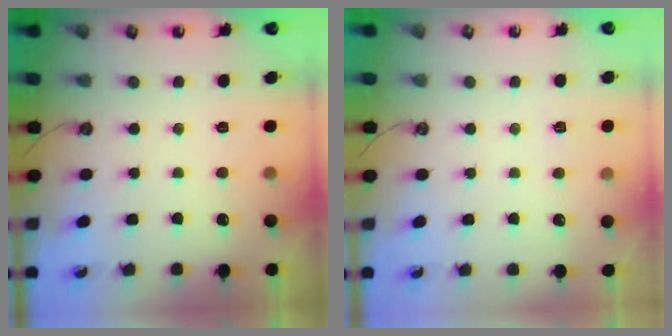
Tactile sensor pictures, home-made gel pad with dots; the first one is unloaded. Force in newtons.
{"total": 3.1, "press": 3.1, "slide": 0.4}